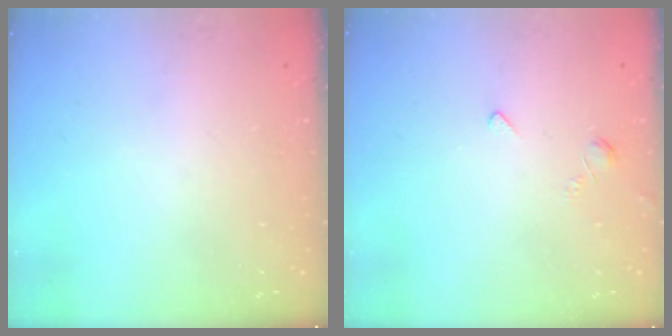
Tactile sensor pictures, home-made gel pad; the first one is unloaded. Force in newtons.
{"total": 1.6, "press": 1.5, "slide": 0.5}